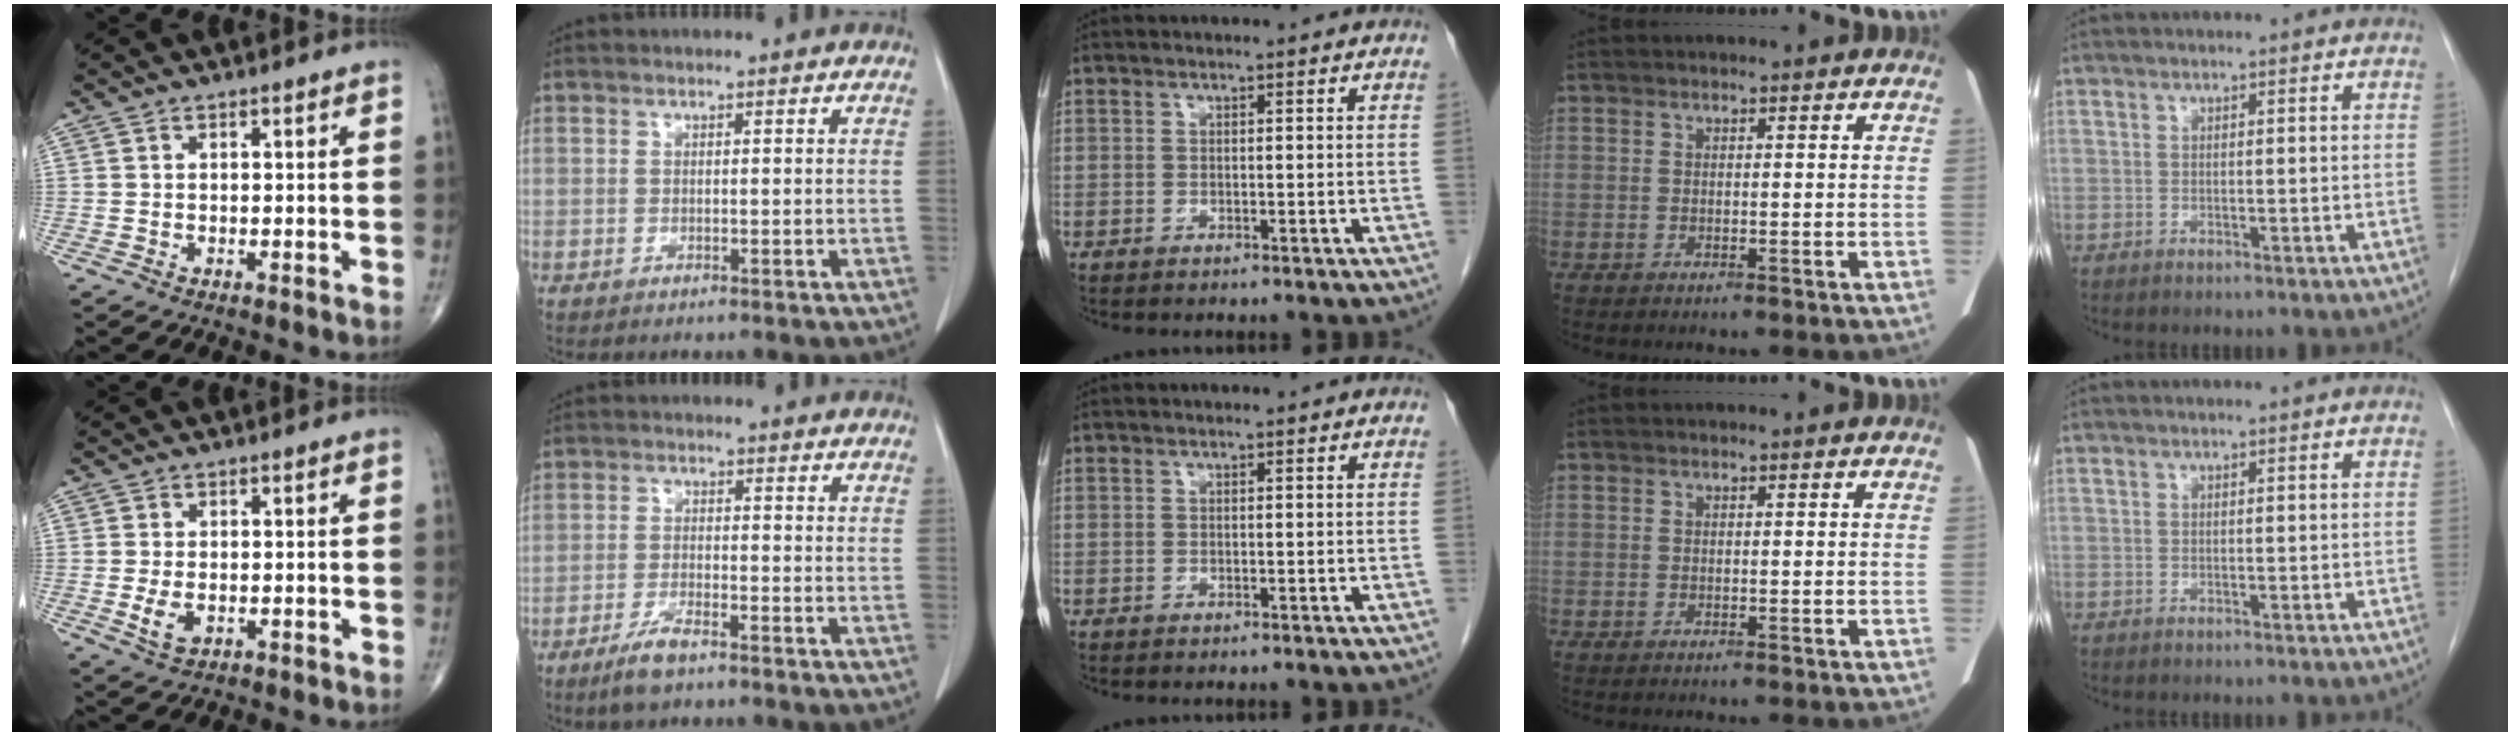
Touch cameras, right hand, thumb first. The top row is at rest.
{"thumb": {"total": 3.9, "force": [-0.7, 2.3, 3.0], "torque": [-0.059, -0.007, -0.008]}, "index": {"total": 4.7, "force": [-3.5, 0.9, 3.1], "torque": [-0.069, -0.006, -0.064]}}